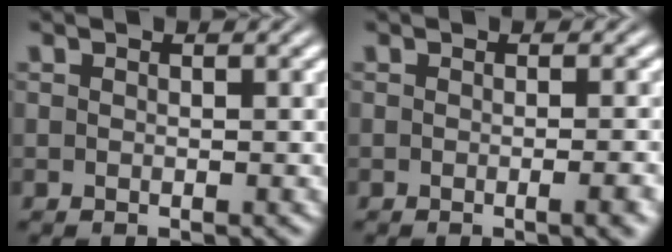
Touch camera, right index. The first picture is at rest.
{"total": 1.4, "force": [-0.9, -0.3, 1.1], "torque": [-0.016, 0.001, -0.014]}